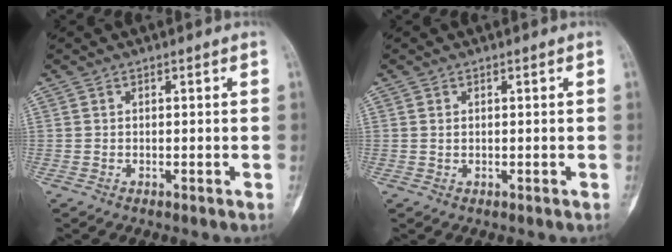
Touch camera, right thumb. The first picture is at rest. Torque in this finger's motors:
{"motor_torque": [-0.56, -0.12, 0.21, -0.10, -0.03]}